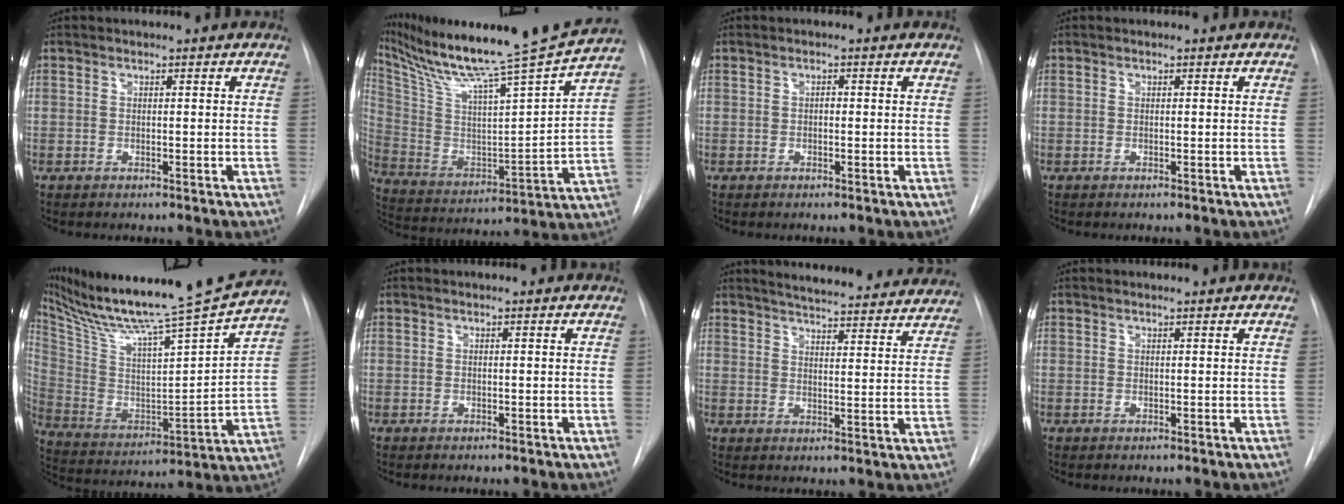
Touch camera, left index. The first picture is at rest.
{"total": 23.1, "force": [20.1, -1.9, 11.2], "torque": [-0.206, -0.050, 0.324]}
{"total": 0.6, "force": [-0.1, 0.4, 0.5], "torque": [-0.008, 0.003, -0.005]}
{"total": 0.0}
{"total": 24.1, "force": [21.2, -1.4, 11.3], "torque": [-0.209, -0.055, 0.340]}
{"total": 0.0}
{"total": 23.6, "force": [22.0, 3.7, 7.9], "torque": [-0.115, -0.043, 0.261]}
{"total": 1.4, "force": [1.3, 0.1, 0.3], "torque": [-0.012, 0.012, 0.017]}